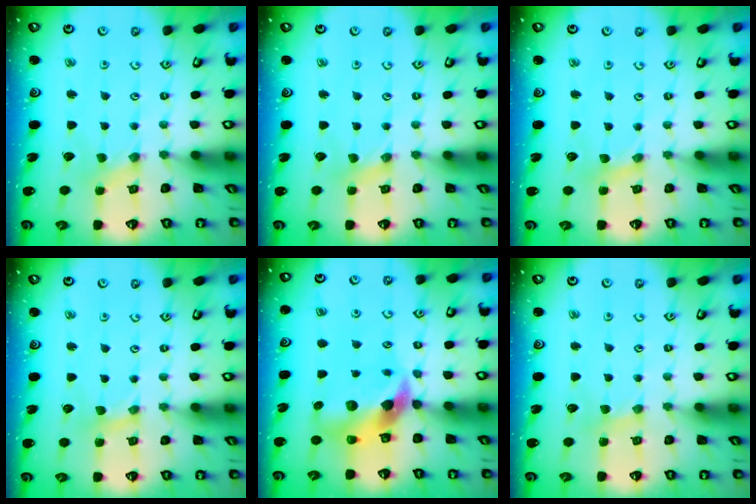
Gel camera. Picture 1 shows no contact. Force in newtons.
{"total": 1.8, "press": 1.8, "slide": 0.3}
{"total": 1.5, "press": 1.5, "slide": 0.3}
{"total": 0.8, "press": 0.8, "slide": 0.2}
{"total": 12.0, "press": 11.8, "slide": 1.9}
{"total": 1.9, "press": 1.8, "slide": 0.4}